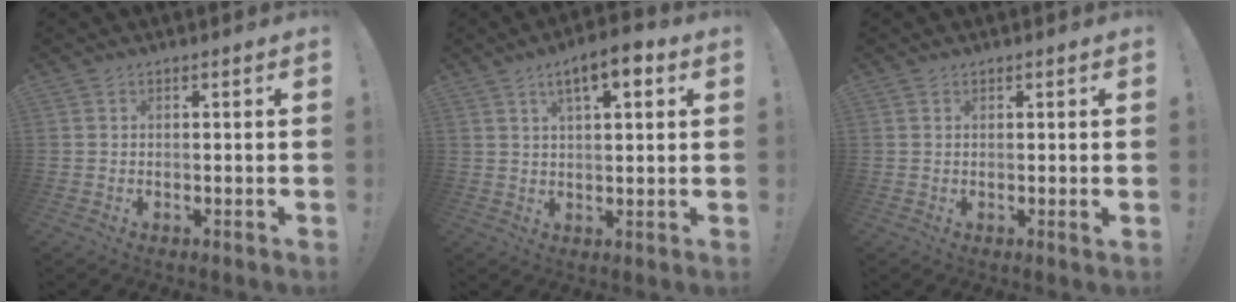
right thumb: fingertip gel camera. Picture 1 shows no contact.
{"total": 7.7, "force": [3.7, 2.4, 6.3], "torque": [-0.096, -0.013, 0.060]}
{"total": 0.8, "force": [0.5, -0.1, 0.6], "torque": [-0.002, -0.004, 0.006]}